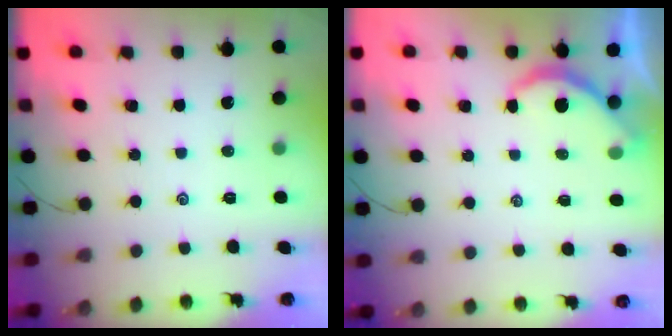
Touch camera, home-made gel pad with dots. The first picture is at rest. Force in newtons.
{"total": 4.0, "press": 4.0, "slide": 0.4}